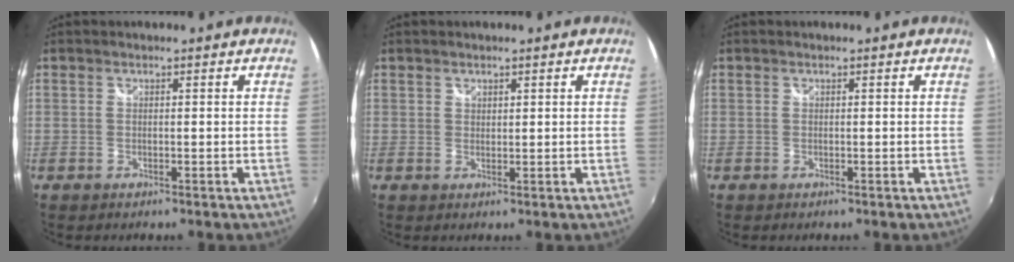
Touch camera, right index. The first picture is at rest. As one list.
[{"total": 0.9, "force": [0.7, 0.6, 0.1], "torque": [0.001, 0.001, 0.011]}, {"total": 0.0}]